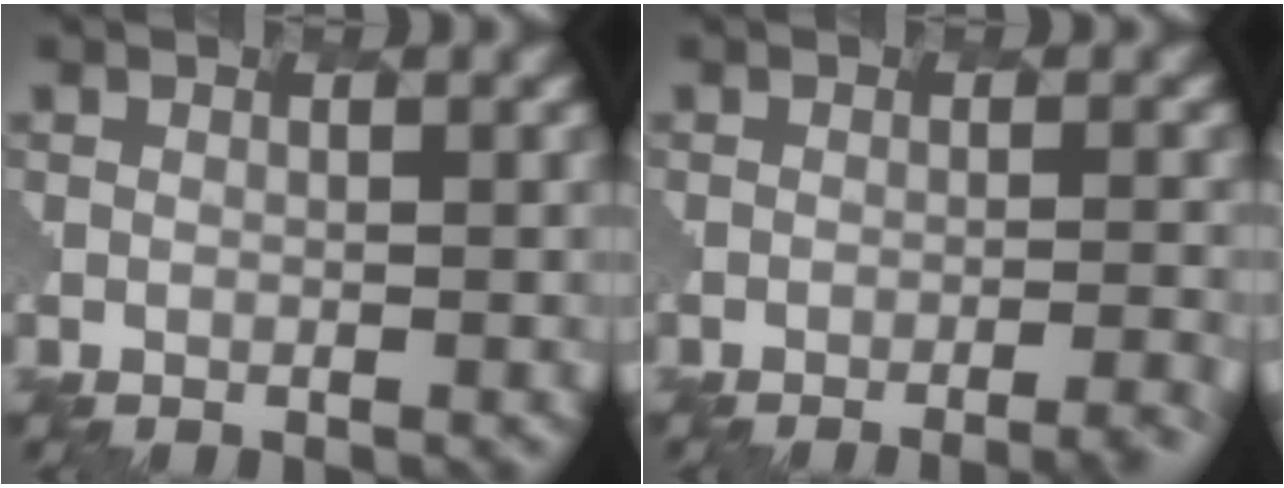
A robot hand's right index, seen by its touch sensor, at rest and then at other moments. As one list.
[{"total": 3.7, "force": [-2.9, 0.6, 2.2], "torque": [-0.028, 0.012, -0.028]}]